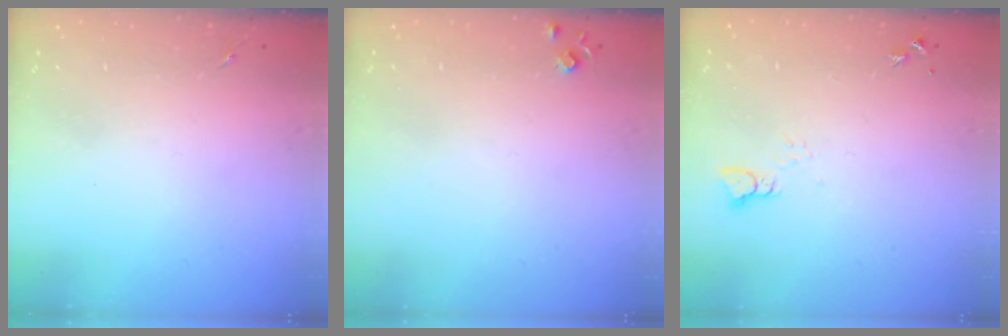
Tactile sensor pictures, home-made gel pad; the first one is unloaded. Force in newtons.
{"total": 4.3, "press": 4.3, "slide": 0.7}
{"total": 2.2, "press": 2.2, "slide": 0.2}